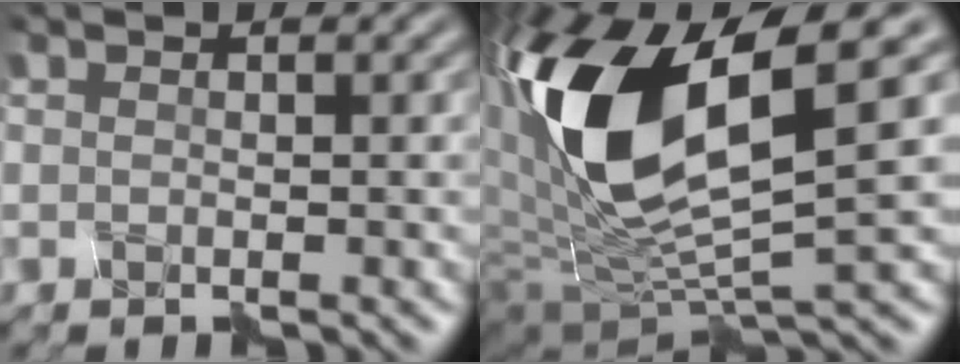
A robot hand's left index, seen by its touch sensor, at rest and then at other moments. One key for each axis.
{"total": 14.2, "fx": 2.2, "fy": 6.0, "fz": 12.7, "tx": -0.257, "ty": -0.002, "tz": 0.029}